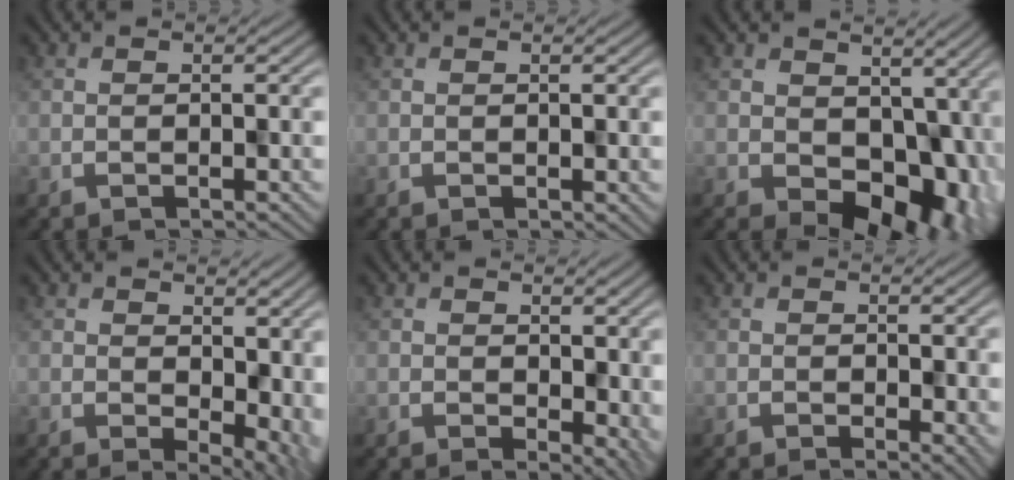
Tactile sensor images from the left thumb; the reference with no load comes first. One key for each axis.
{"total": 0.6, "fx": -0.1, "fy": 0.3, "fz": 0.6, "tx": -0.011, "ty": -0.002, "tz": 0.001}
{"total": 10.1, "fx": -1.1, "fy": 7.1, "fz": 7.1, "tx": -0.100, "ty": -0.031, "tz": -0.009}
{"total": 6.9, "fx": -0.7, "fy": 4.0, "fz": 5.6, "tx": -0.066, "ty": -0.025, "tz": 0.006}
{"total": 4.3, "fx": -0.8, "fy": 2.5, "fz": 3.3, "tx": -0.041, "ty": -0.016, "tz": 0.010}
{"total": 2.0, "fx": -0.3, "fy": 0.8, "fz": 1.8, "tx": -0.029, "ty": -0.006, "tz": 0.004}